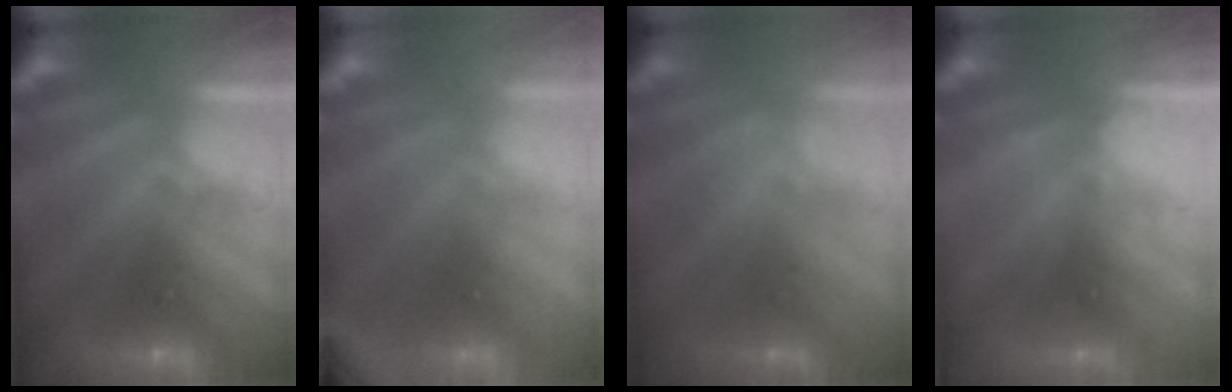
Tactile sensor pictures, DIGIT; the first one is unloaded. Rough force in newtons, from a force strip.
{"total": 2.9}
{"total": 2.4}
{"total": 2.2}